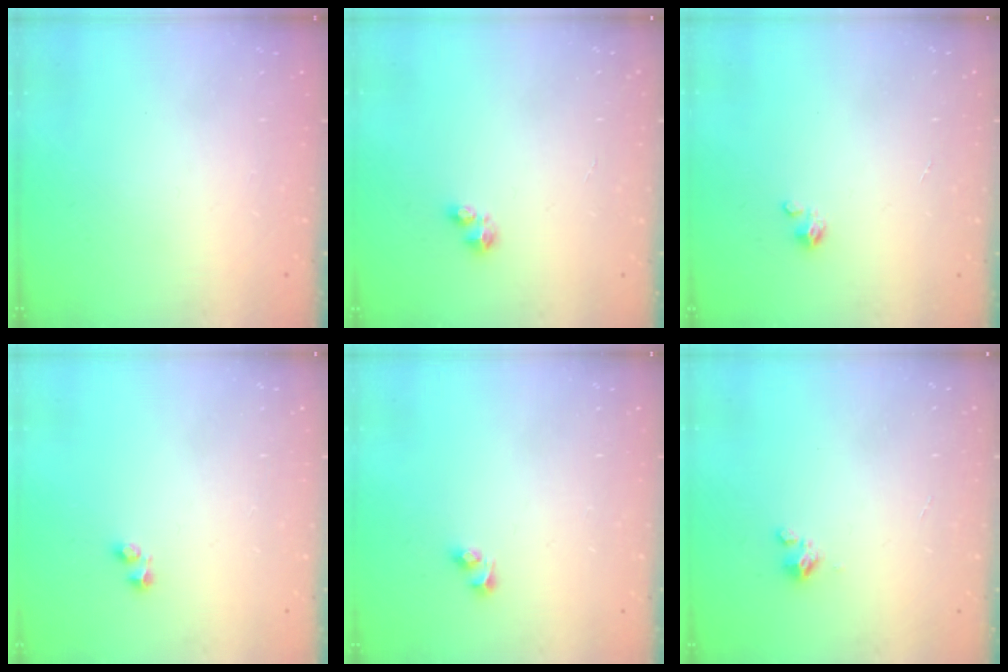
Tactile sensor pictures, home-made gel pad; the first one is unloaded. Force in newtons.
{"total": 2.5, "press": 2.5, "slide": 0.4}
{"total": 1.4, "press": 1.4, "slide": 0.3}
{"total": 1.9, "press": 1.9, "slide": 0.5}
{"total": 2.7, "press": 2.5, "slide": 1.2}
{"total": 0.9, "press": 0.9, "slide": 0.2}